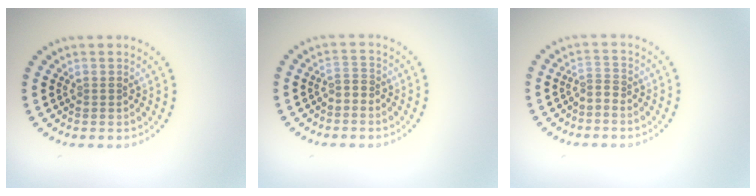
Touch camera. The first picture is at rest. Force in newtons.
{"total": 1.3, "press": 1.0, "slide": 0.9}
{"total": 1.2, "press": 0.7, "slide": 1.0}